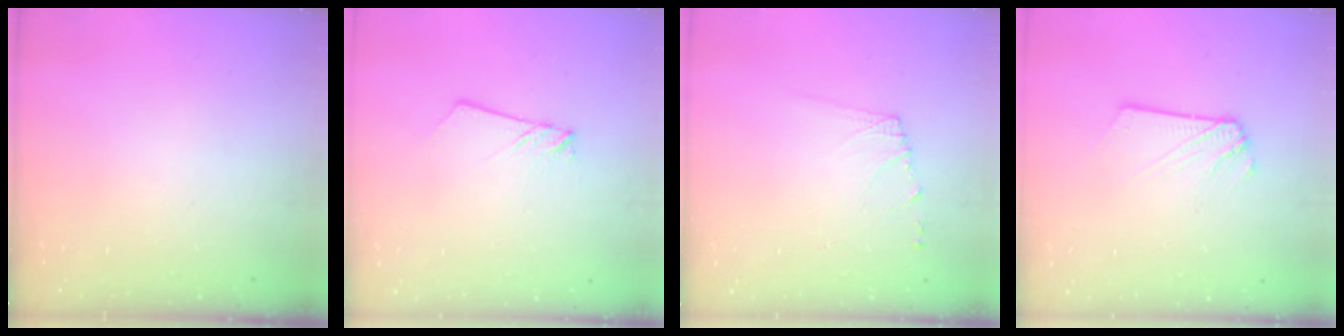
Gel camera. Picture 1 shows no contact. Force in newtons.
{"total": 2.5, "press": 2.5, "slide": 0.1}
{"total": 5.8, "press": 5.8, "slide": 0.6}
{"total": 2.5, "press": 2.5, "slide": 0.1}